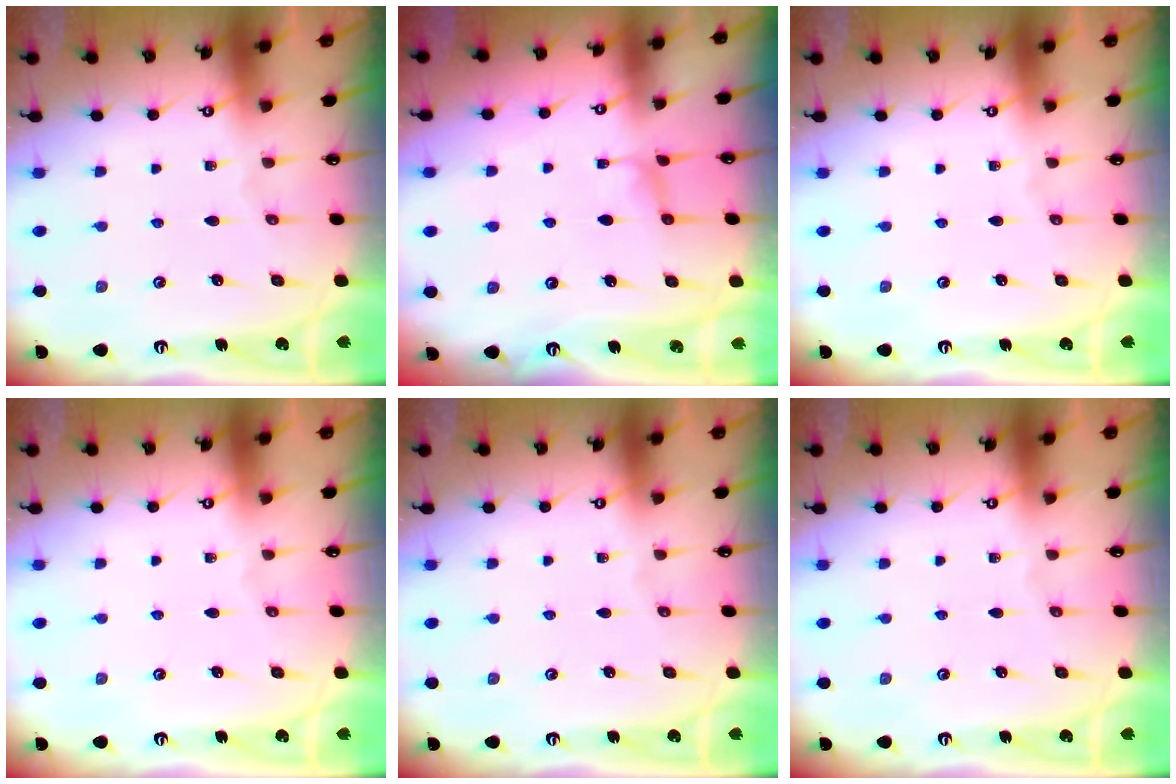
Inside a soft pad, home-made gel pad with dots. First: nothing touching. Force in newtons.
{"total": 0.8, "press": 0.3, "slide": 0.7}
{"total": 0.0}
{"total": 0.0}
{"total": 0.0}
{"total": 0.0}